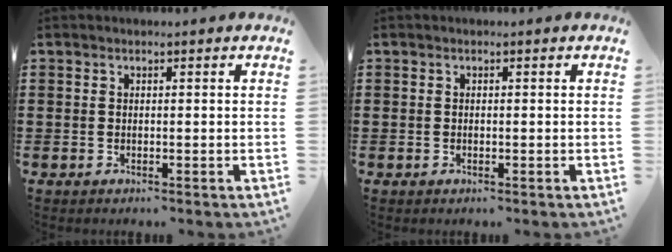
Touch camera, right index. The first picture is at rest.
{"total": 0.0}